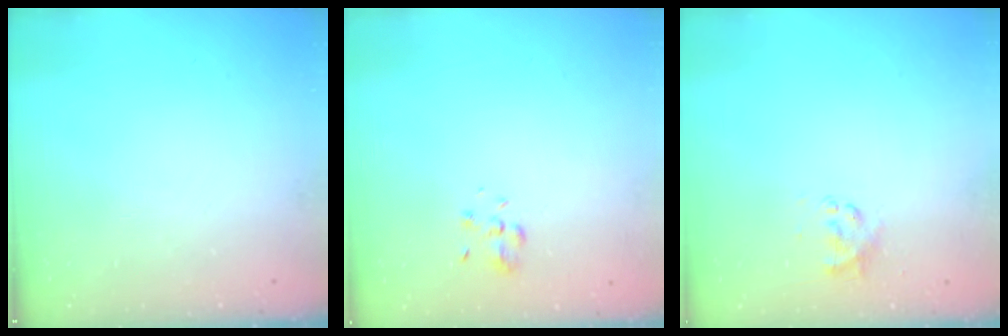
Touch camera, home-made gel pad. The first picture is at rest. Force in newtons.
{"total": 3.8, "press": 3.4, "slide": 1.7}
{"total": 2.3, "press": 2.2, "slide": 0.7}